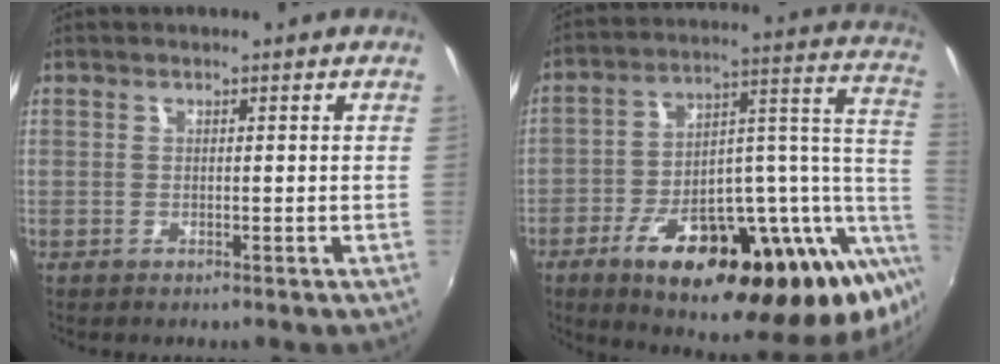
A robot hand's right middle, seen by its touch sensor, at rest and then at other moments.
{"total": 32.1, "force": [-11.8, 10.2, 28.1], "torque": [-0.396, 0.012, -0.179]}